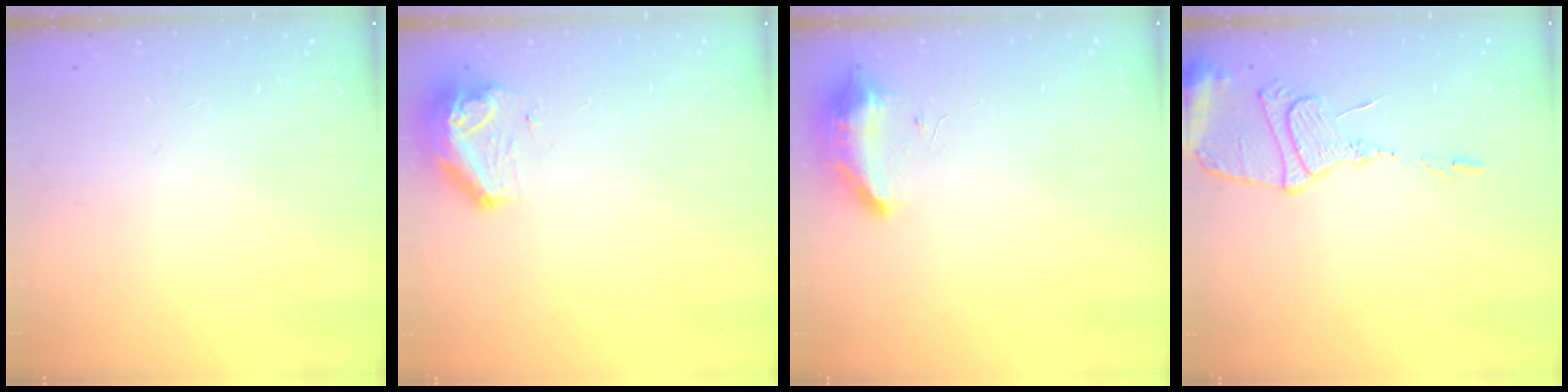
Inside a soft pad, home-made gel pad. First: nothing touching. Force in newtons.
{"total": 8.4, "press": 8.4, "slide": 0.4}
{"total": 18.4, "press": 10.9, "slide": 14.8}
{"total": 12.3, "press": 12.3, "slide": 1.1}